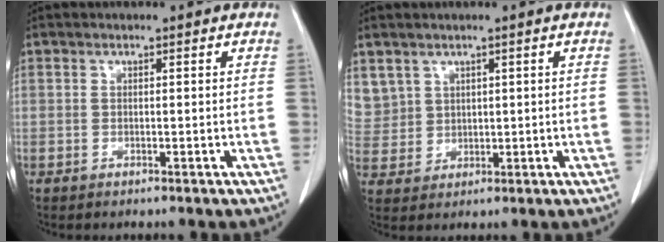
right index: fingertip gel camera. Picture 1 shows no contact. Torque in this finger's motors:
{"motor_torque": [-0.35, 0.38, 0.00, 0.00]}